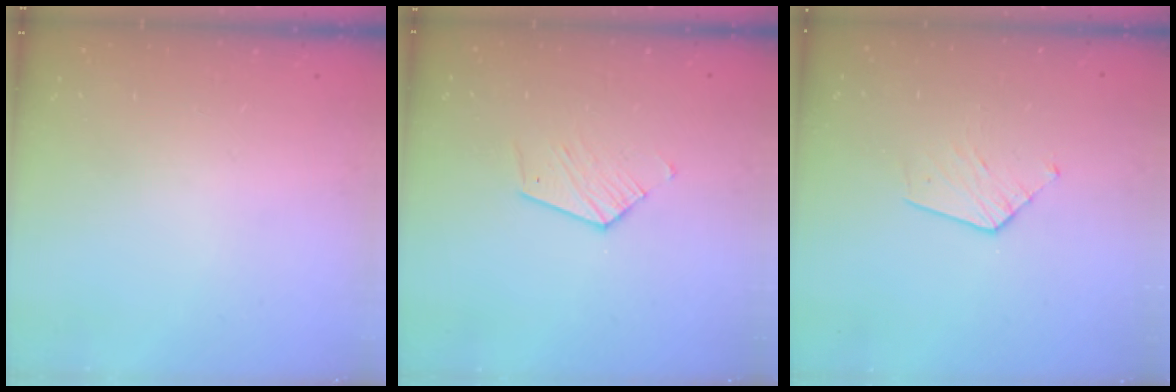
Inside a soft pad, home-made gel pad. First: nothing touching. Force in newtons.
{"total": 6.3, "press": 6.3, "slide": 0.2}
{"total": 7.1, "press": 7.1, "slide": 0.5}